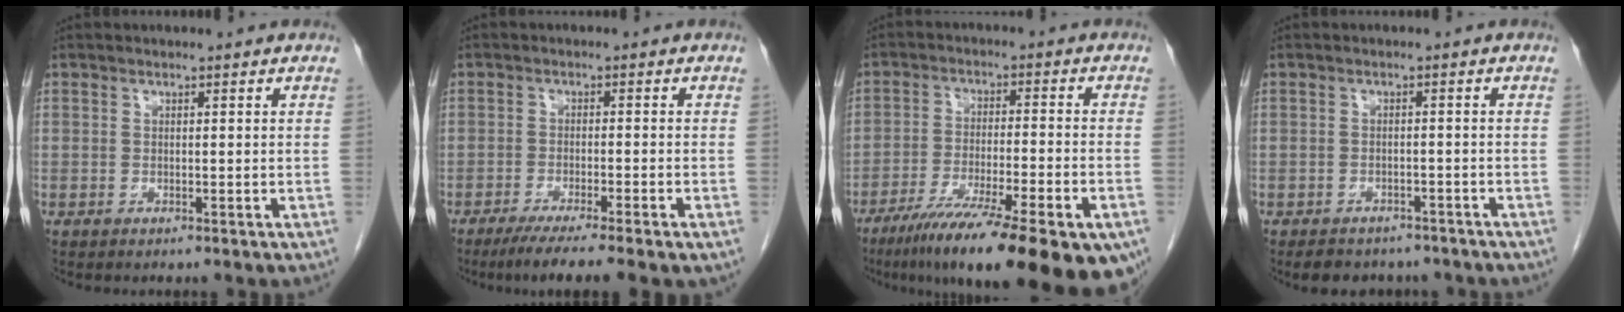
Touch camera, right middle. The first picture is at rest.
{"total": 8.8, "force": [-6.6, 0.1, 5.9], "torque": [-0.081, -0.019, -0.097]}
{"total": 23.1, "force": [-16.4, 2.8, 16.1], "torque": [-0.190, -0.039, -0.246]}
{"total": 8.3, "force": [-7.1, 3.8, 2.4], "torque": [-0.031, 0.007, -0.080]}